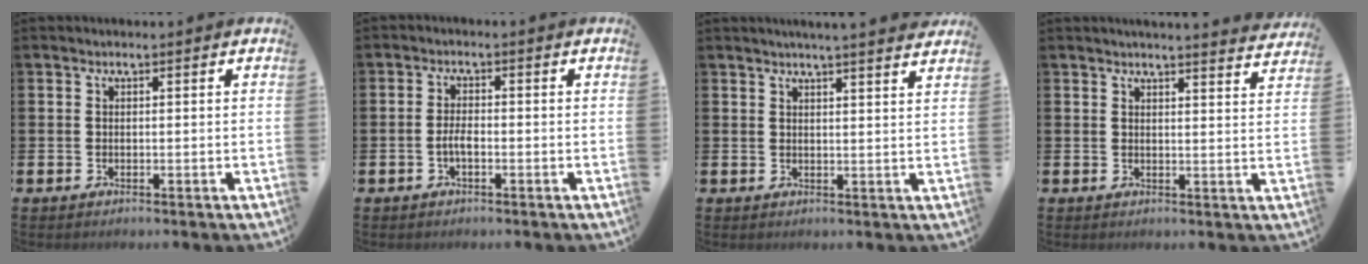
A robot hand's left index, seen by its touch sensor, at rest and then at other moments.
{"total": 2.3, "force": [-0.8, 0.9, 1.9], "torque": [-0.031, 0.001, -0.016]}
{"total": 3.5, "force": [3.4, -0.6, 0.5], "torque": [-0.011, -0.020, 0.061]}
{"total": 3.4, "force": [3.4, -0.4, 0.1], "torque": [0.003, -0.025, 0.058]}